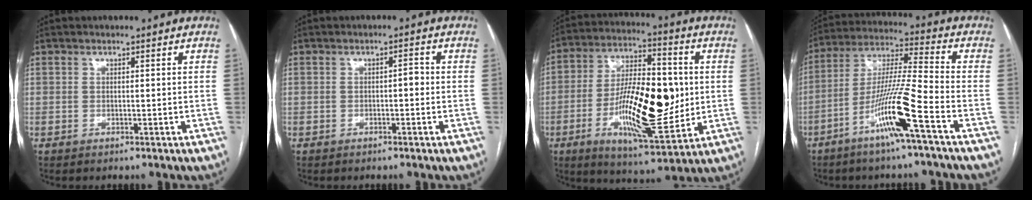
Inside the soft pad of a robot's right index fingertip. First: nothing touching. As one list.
[{"total": 1.5, "force": [-0.2, 0.6, 1.3], "torque": [-0.016, 0.005, -0.005]}, {"total": 19.4, "force": [-1.9, 6.1, 18.3], "torque": [-0.319, 0.004, -0.030]}, {"total": 12.5, "force": [-6.3, -1.1, 10.8], "torque": [-0.211, -0.006, -0.122]}]